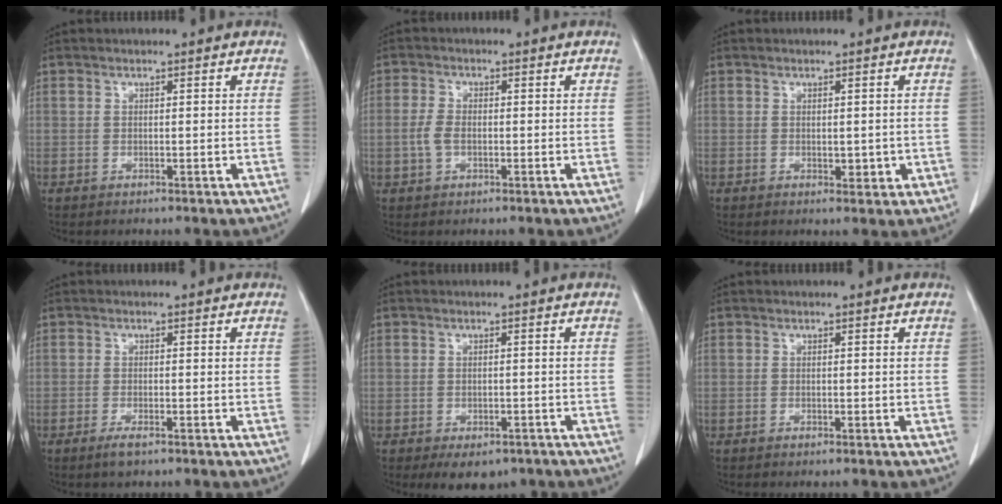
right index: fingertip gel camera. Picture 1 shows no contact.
{"total": 2.9, "force": [-0.6, 1.6, 2.3], "torque": [-0.059, 0.006, -0.014]}
{"total": 2.3, "force": [-0.3, 1.3, 1.9], "torque": [-0.020, -0.003, 0.002]}
{"total": 2.2, "force": [-1.5, 0.4, 1.6], "torque": [-0.033, -0.003, -0.027]}
{"total": 5.6, "force": [-4.1, 3.1, 2.4], "torque": [-0.021, 0.000, -0.052]}
{"total": 0.5, "force": [-0.4, 0.0, 0.3], "torque": [-0.009, -0.002, -0.007]}